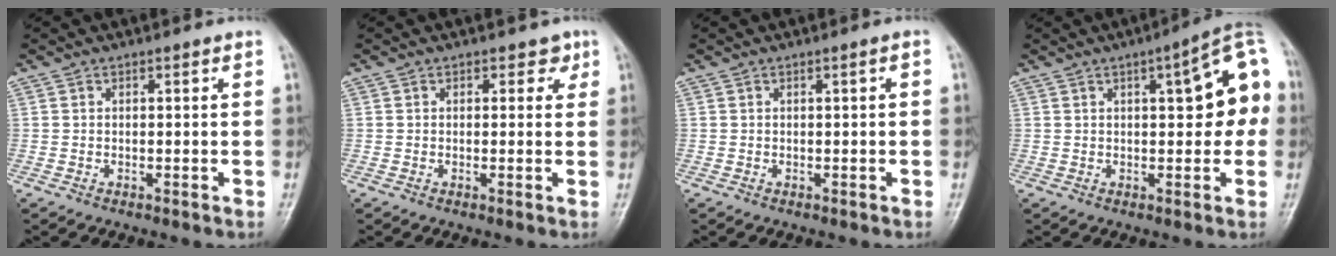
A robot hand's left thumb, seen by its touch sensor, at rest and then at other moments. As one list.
[{"total": 2.5, "force": [1.1, 1.9, 1.2], "torque": [0.014, -0.001, 0.006]}, {"total": 0.9, "force": [0.0, 0.3, 0.9], "torque": [-0.013, 0.002, 0.000]}, {"total": 12.5, "force": [2.1, 4.9, 11.3], "torque": [-0.105, 0.031, 0.018]}]